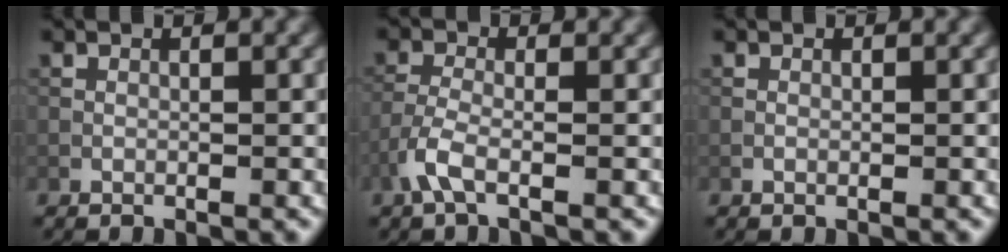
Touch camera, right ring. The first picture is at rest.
{"total": 2.2, "force": [-1.0, 0.6, 1.9], "torque": [-0.049, 0.003, -0.031]}
{"total": 0.0}